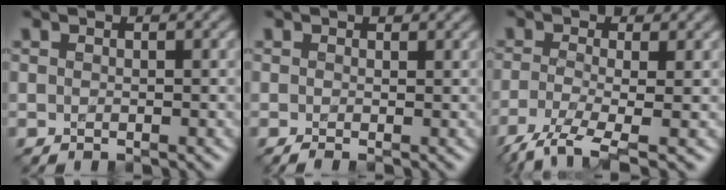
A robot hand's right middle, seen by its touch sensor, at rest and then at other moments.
{"total": 0.6, "force": [0.1, 0.2, 0.6], "torque": [-0.012, 0.001, -0.002]}
{"total": 4.4, "force": [-2.5, 1.2, 3.4], "torque": [-0.078, -0.007, -0.058]}